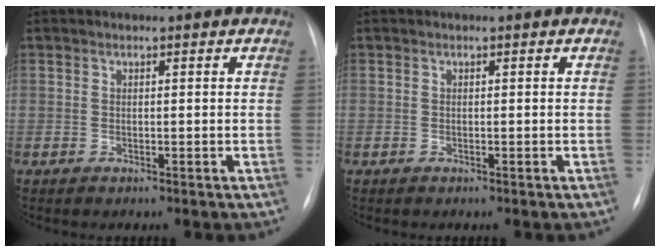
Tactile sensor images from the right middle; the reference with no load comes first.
{"total": 0.0}